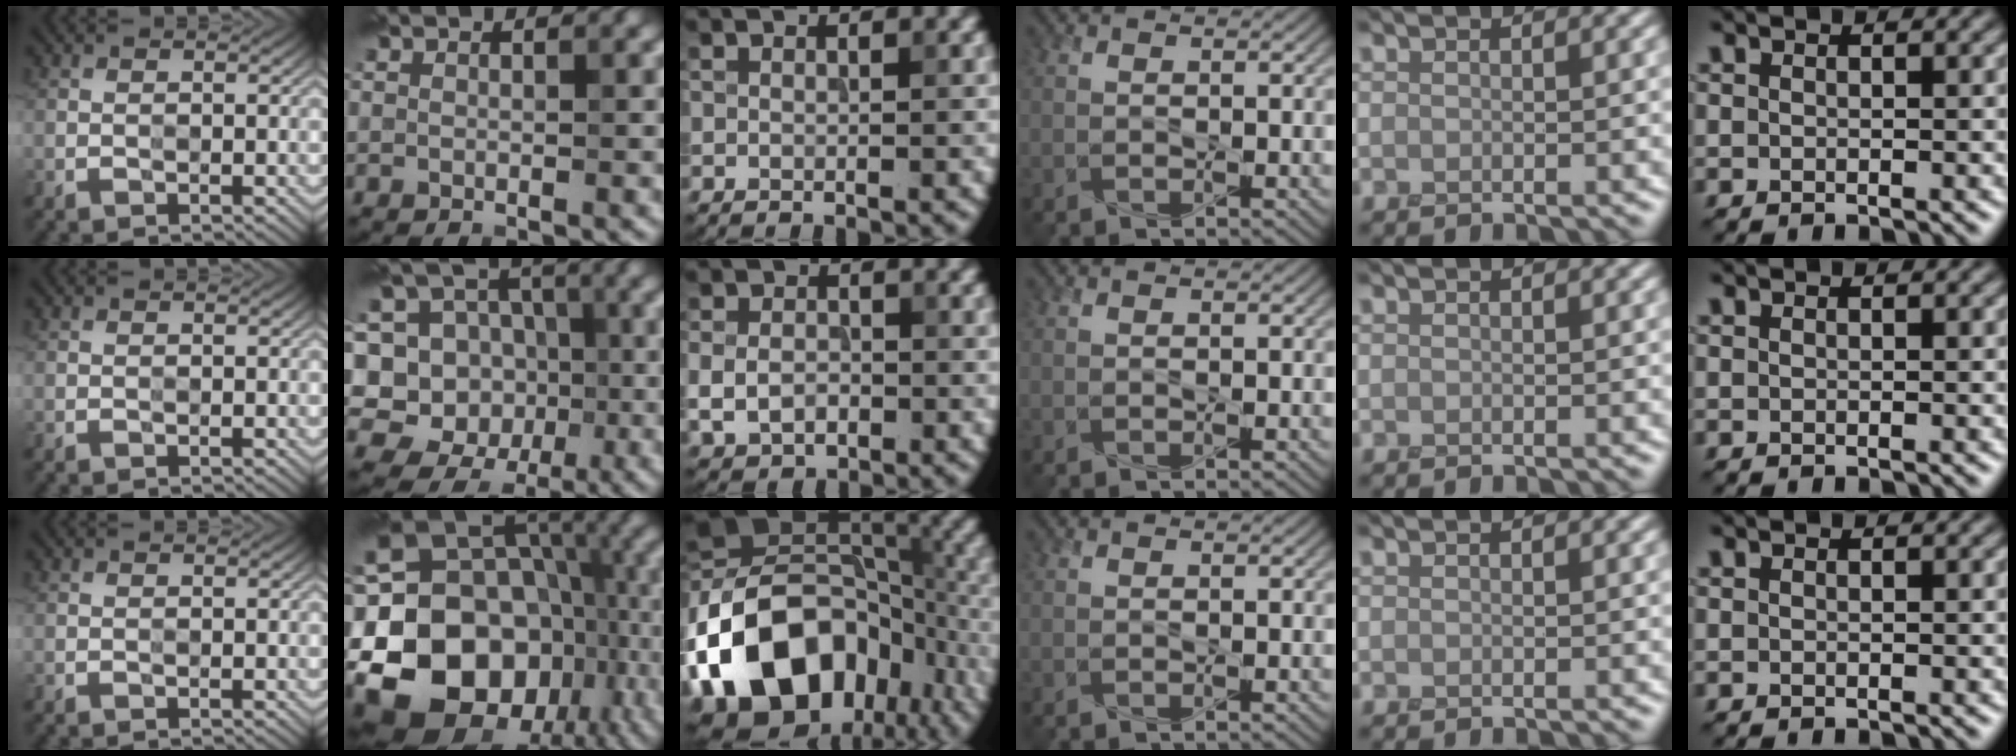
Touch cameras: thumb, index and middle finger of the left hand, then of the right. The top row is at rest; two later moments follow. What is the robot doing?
{"motion": "press", "object": "gel pad"}